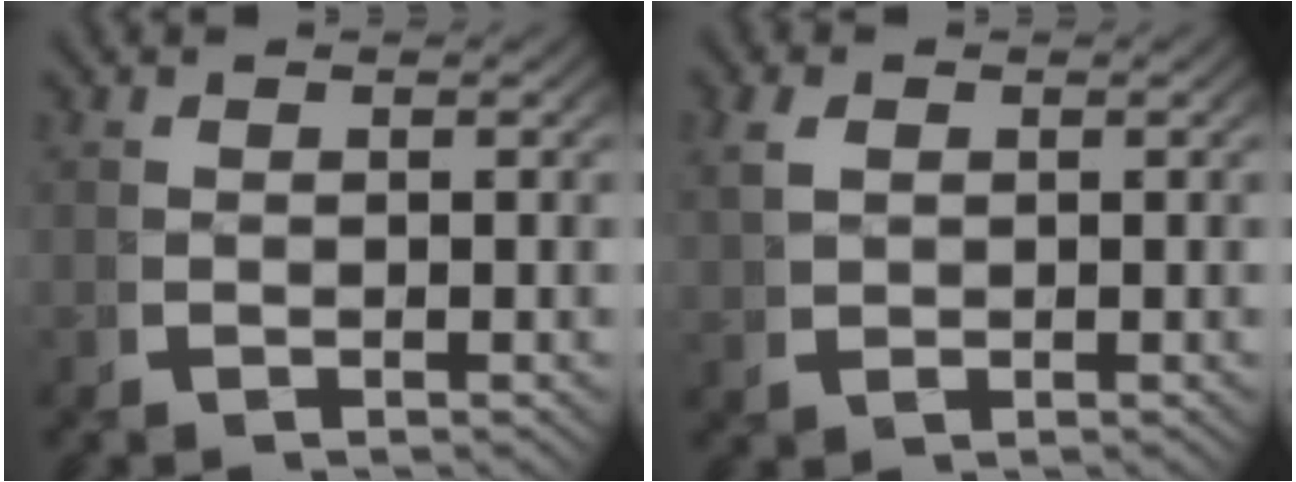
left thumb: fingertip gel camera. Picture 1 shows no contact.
{"total": 2.3, "force": [1.0, 1.5, 1.4], "torque": [-0.026, -0.002, 0.025]}